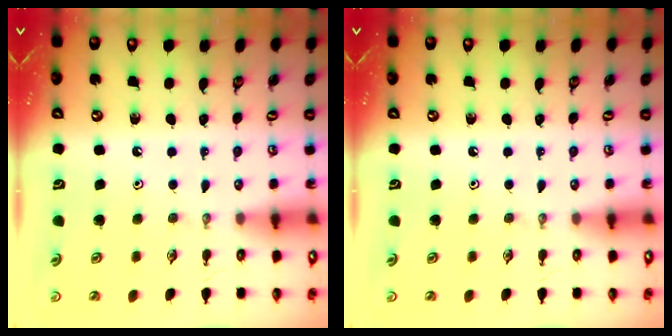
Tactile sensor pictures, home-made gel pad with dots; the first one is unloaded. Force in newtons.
{"total": 0.0}